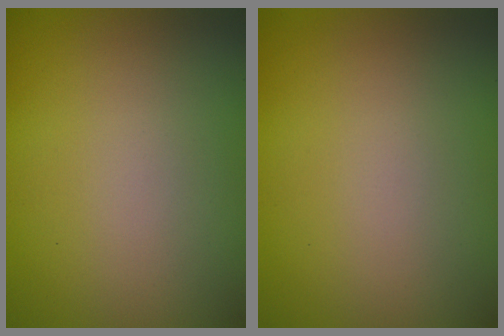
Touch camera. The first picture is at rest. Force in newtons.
{"total": 0.0}